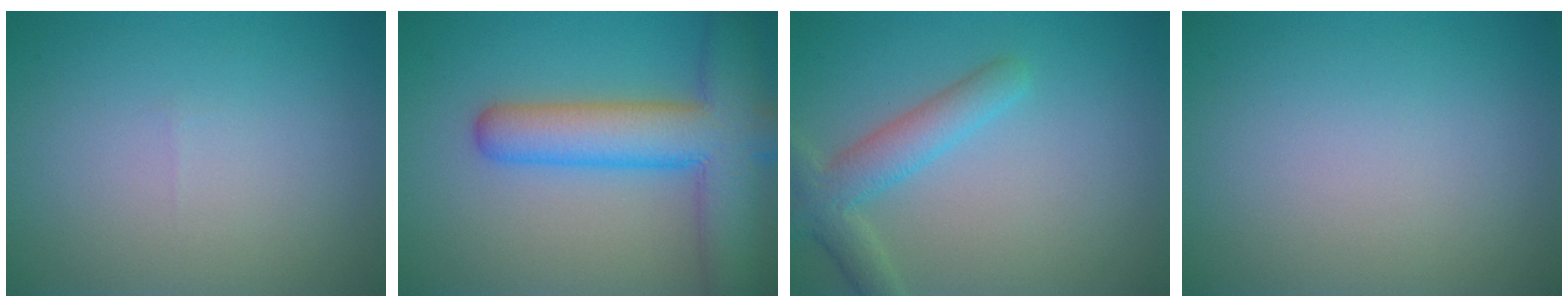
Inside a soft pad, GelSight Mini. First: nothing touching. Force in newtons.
{"total": 9.0, "press": 9.0, "slide": 0.4}
{"total": 3.8, "press": 3.8, "slide": 0.3}
{"total": 0.0}